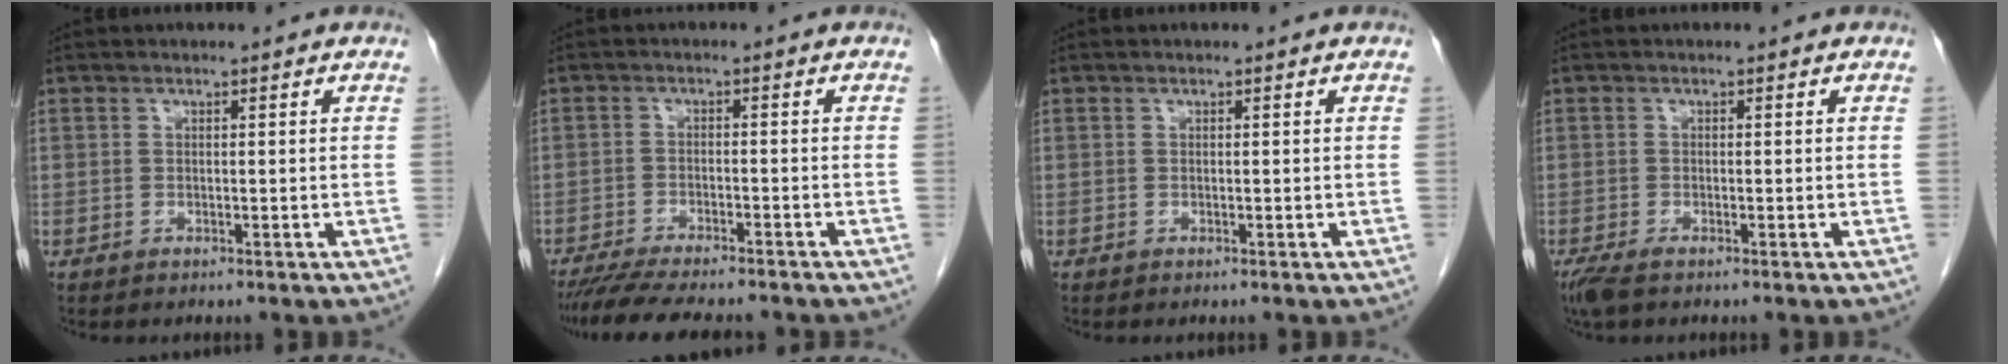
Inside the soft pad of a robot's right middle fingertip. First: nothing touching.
{"total": 11.5, "force": [-10.1, 1.7, 5.3], "torque": [-0.076, -0.014, -0.149]}
{"total": 0.0}
{"total": 2.8, "force": [-2.1, 0.8, 1.8], "torque": [-0.041, -0.010, -0.036]}